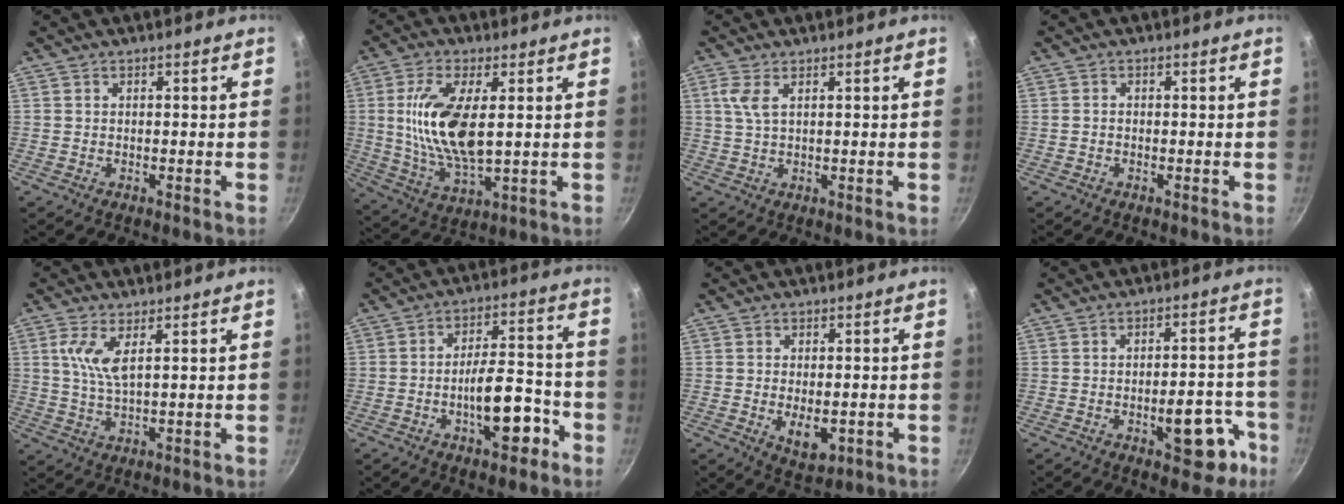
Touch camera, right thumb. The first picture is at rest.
{"total": 14.8, "force": [2.1, 6.3, 13.1], "torque": [-0.254, -0.010, 0.045]}
{"total": 3.6, "force": [1.5, 1.3, 2.9], "torque": [-0.065, -0.003, 0.031]}
{"total": 0.7, "force": [-0.3, 0.5, 0.3], "torque": [-0.006, 0.003, -0.006]}
{"total": 6.0, "force": [2.3, 2.0, 5.2], "torque": [-0.107, -0.013, 0.048]}
{"total": 11.5, "force": [-4.8, 4.8, 9.2], "torque": [-0.112, 0.048, -0.070]}
{"total": 5.9, "force": [-1.0, 3.3, 4.8], "torque": [-0.067, -0.009, -0.006]}
{"total": 10.6, "force": [-4.5, 5.1, 8.2], "torque": [-0.061, 0.037, -0.053]}